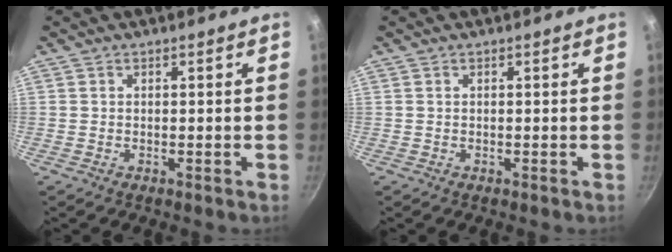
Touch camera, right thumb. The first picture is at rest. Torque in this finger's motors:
{"motor_torque": [0.00, 0.01, 0.06, 0.06, 0.00]}